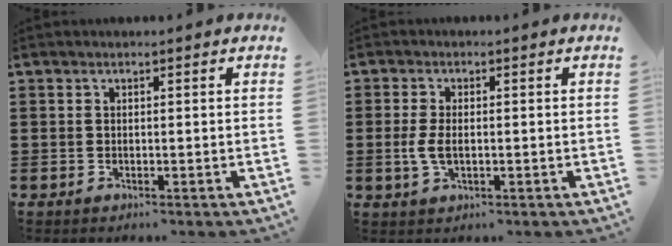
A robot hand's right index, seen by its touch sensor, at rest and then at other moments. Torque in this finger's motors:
{"motor_torque": [2.14, 0.00, 0.09, 0.14]}